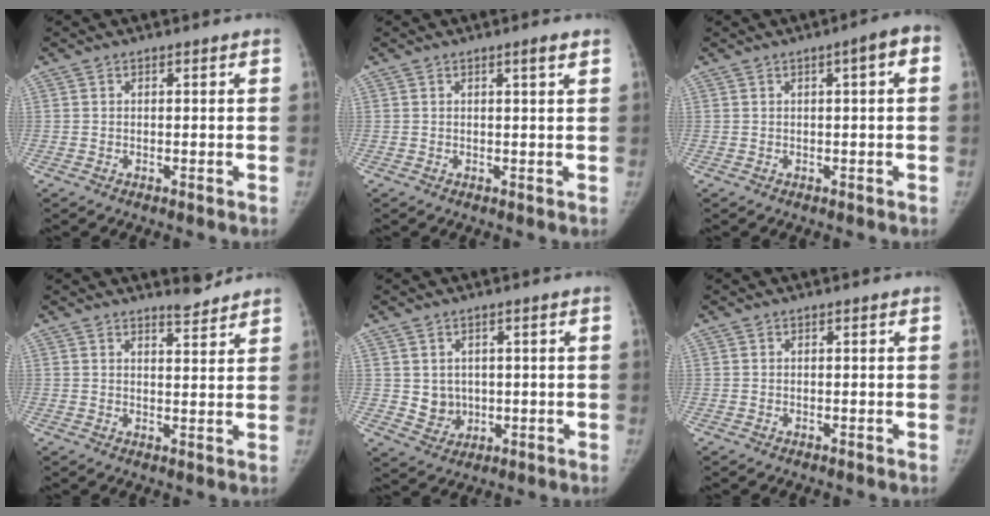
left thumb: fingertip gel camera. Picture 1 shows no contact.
{"total": 1.8, "force": [1.1, -0.1, 1.5], "torque": [-0.023, -0.006, 0.017]}
{"total": 4.1, "force": [0.8, 0.8, 3.9], "torque": [-0.054, 0.011, 0.007]}
{"total": 3.8, "force": [3.5, 0.7, 1.1], "torque": [-0.008, -0.032, 0.053]}
{"total": 4.7, "force": [0.4, 4.2, 2.1], "torque": [-0.014, -0.005, 0.019]}
{"total": 0.0}